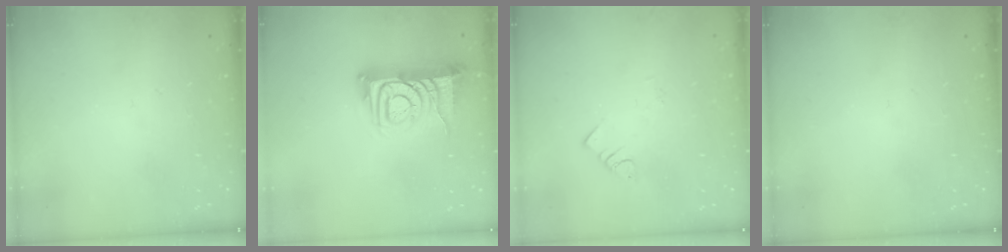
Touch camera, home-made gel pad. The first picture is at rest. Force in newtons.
{"total": 11.0, "press": 11.0, "slide": 0.9}
{"total": 2.1, "press": 2.1, "slide": 0.3}
{"total": 0.0}